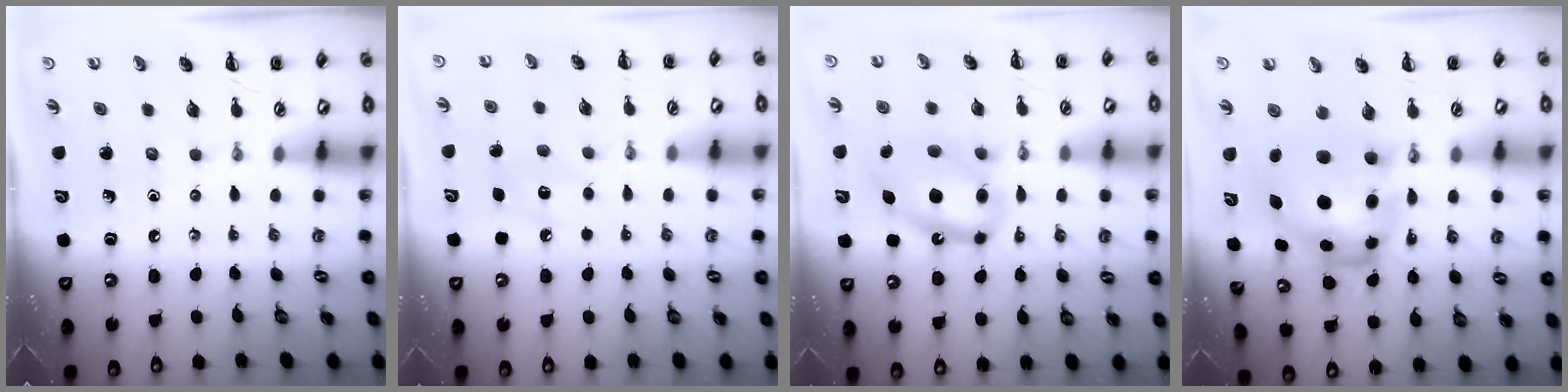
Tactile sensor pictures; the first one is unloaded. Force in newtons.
{"total": 7.8, "press": 7.6, "slide": 1.7}
{"total": 12.9, "press": 12.4, "slide": 3.5}
{"total": 7.5, "press": 7.3, "slide": 1.7}